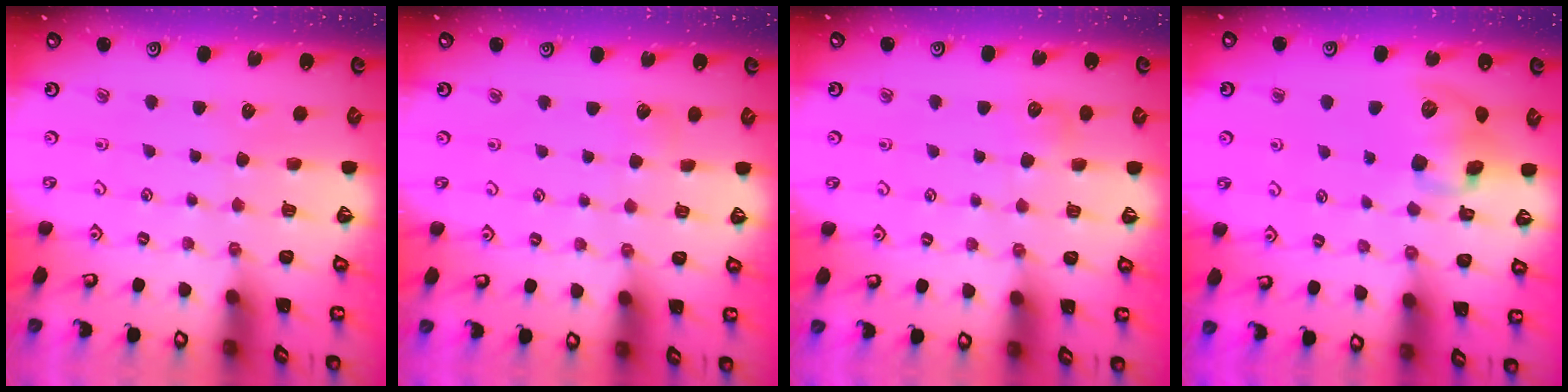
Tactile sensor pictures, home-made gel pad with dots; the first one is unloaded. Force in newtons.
{"total": 1.8, "press": 1.8, "slide": 0.2}
{"total": 5.2, "press": 5.2, "slide": 0.6}
{"total": 10.7, "press": 10.5, "slide": 1.6}